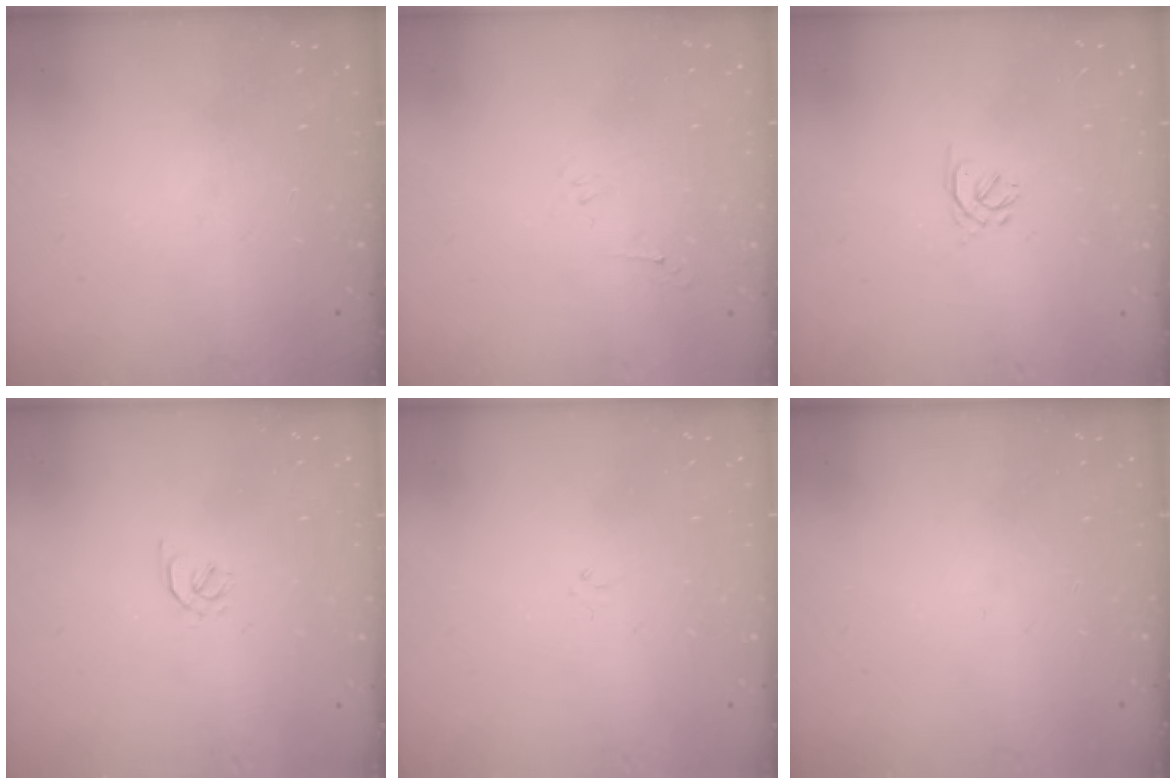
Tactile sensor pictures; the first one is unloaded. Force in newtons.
{"total": 2.8, "press": 2.7, "slide": 0.6}
{"total": 1.3, "press": 1.2, "slide": 0.5}
{"total": 1.7, "press": 1.6, "slide": 0.5}
{"total": 0.0}
{"total": 0.0}